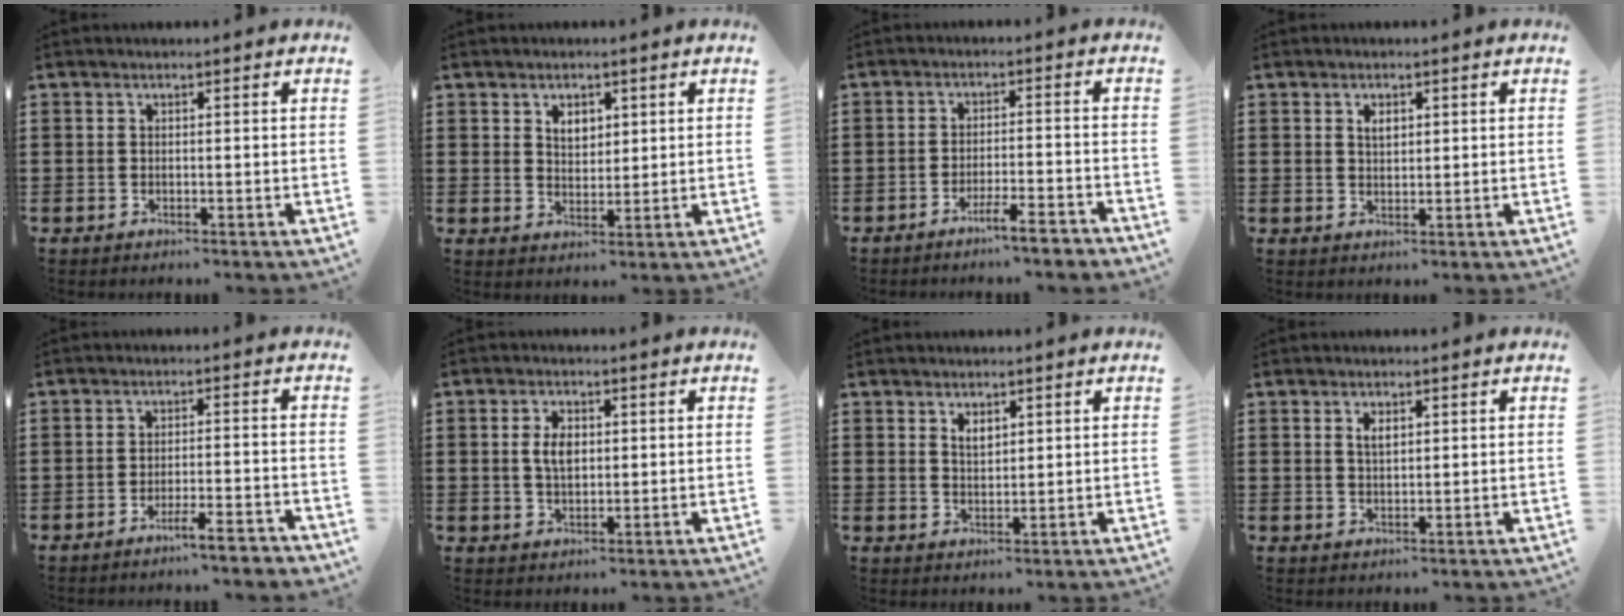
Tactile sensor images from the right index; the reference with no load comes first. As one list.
[{"total": 2.8, "force": [1.7, 1.9, 1.3], "torque": [-0.025, 0.004, 0.028]}, {"total": 4.8, "force": [-4.2, -0.1, 2.4], "torque": [-0.037, -0.005, -0.075]}, {"total": 1.5, "force": [0.8, 0.8, 1.0], "torque": [-0.023, 0.004, 0.014]}, {"total": 4.4, "force": [-3.7, 0.0, 2.4], "torque": [-0.037, -0.005, -0.065]}, {"total": 3.7, "force": [0.5, 2.1, 3.0], "torque": [-0.055, 0.006, 0.006]}, {"total": 1.9, "force": [1.5, 0.9, 0.8], "torque": [-0.019, 0.003, 0.027]}, {"total": 1.7, "force": [0.9, 0.7, 1.3], "torque": [-0.028, 0.004, 0.015]}]